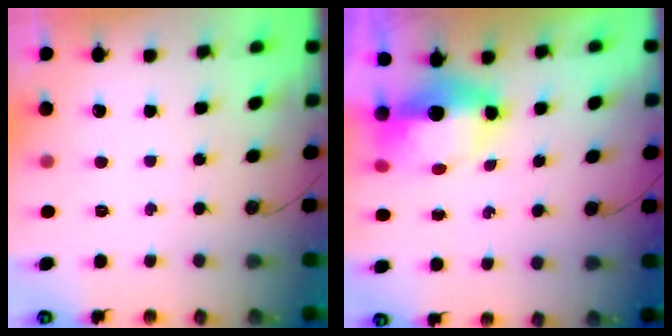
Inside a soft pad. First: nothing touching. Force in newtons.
{"total": 7.3, "press": 7.2, "slide": 0.7}